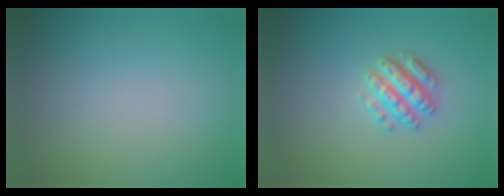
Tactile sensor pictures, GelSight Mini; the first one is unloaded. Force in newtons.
{"total": 2.9, "press": 2.8, "slide": 0.6}